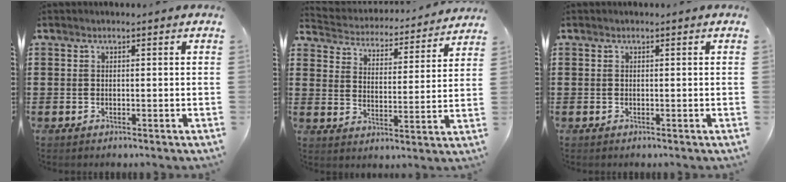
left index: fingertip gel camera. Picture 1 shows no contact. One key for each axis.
{"total": 3.7, "fx": 3.7, "fy": 0.0, "fz": -0.2, "tx": -0.021, "ty": -0.034, "tz": 0.057}
{"total": 0.0}